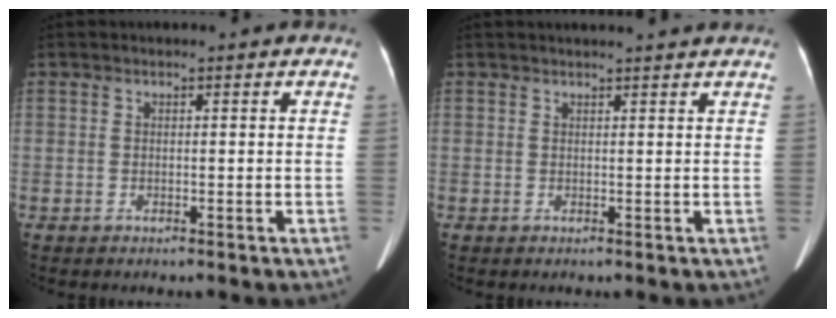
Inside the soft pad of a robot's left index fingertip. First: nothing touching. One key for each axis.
{"total": 4.3, "fx": 4.1, "fy": 0.1, "fz": 1.1, "tx": -0.014, "ty": 0.022, "tz": 0.044}